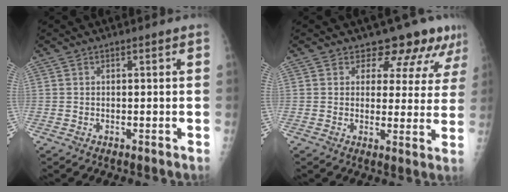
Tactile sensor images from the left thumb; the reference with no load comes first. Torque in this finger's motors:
{"motor_torque": [-0.03, 0.11, -0.06, -0.27, 0.04]}